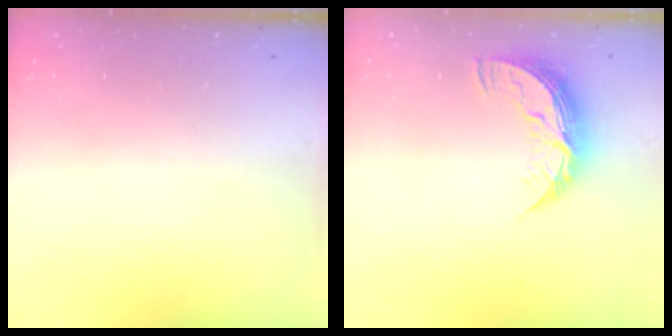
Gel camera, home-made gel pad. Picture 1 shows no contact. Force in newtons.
{"total": 9.1, "press": 9.1, "slide": 0.4}